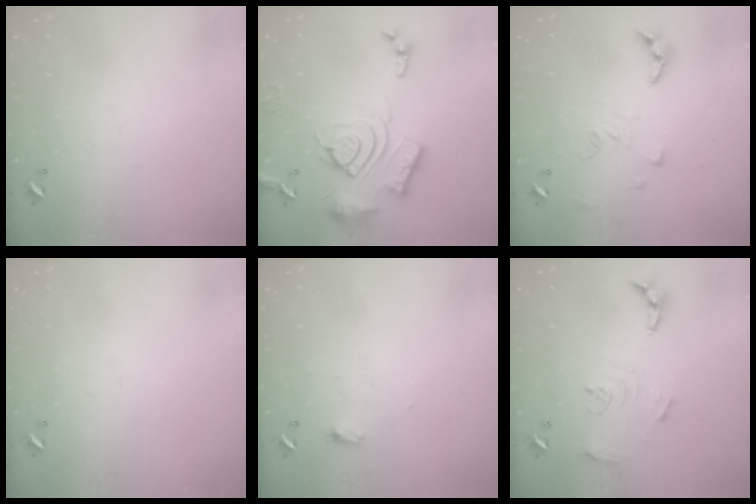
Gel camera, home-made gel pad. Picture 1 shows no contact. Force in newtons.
{"total": 19.5, "press": 19.4, "slide": 2.0}
{"total": 9.6, "press": 9.5, "slide": 0.9}
{"total": 0.0}
{"total": 4.0, "press": 4.0, "slide": 0.5}
{"total": 10.6, "press": 10.6, "slide": 0.8}